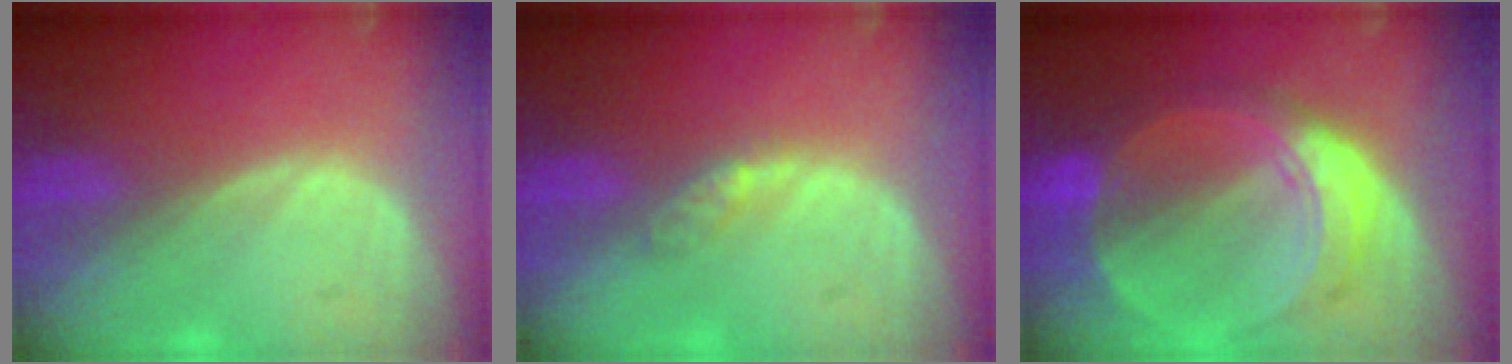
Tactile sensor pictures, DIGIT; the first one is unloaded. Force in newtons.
{"total": 2.2, "press": 1.9, "slide": 1.2}
{"total": 8.7, "press": 8.7, "slide": 0.7}